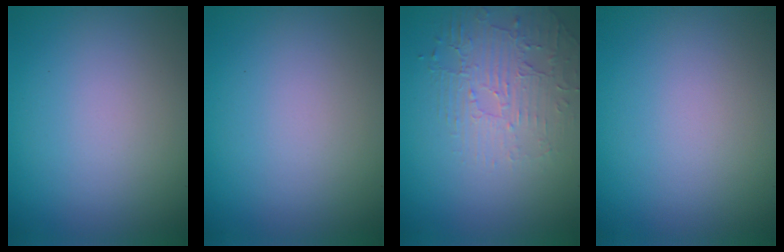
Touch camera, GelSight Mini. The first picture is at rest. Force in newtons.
{"total": 0.0}
{"total": 2.2, "press": 1.7, "slide": 1.5}
{"total": 0.0}